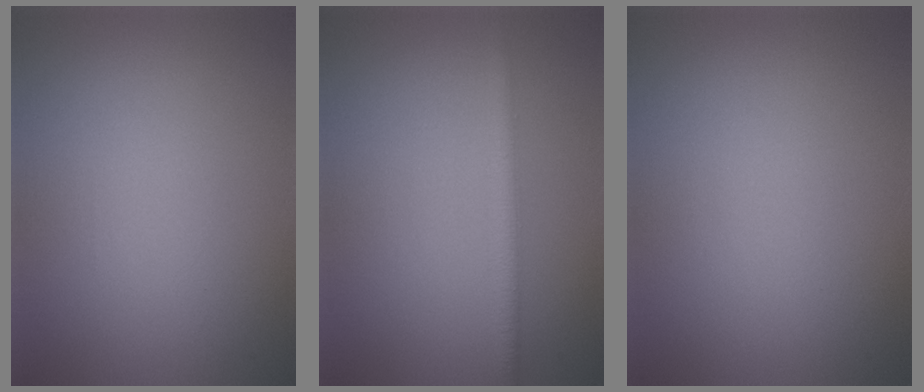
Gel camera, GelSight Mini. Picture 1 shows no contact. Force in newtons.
{"total": 2.1, "press": 2.1, "slide": 0.2}
{"total": 0.0}